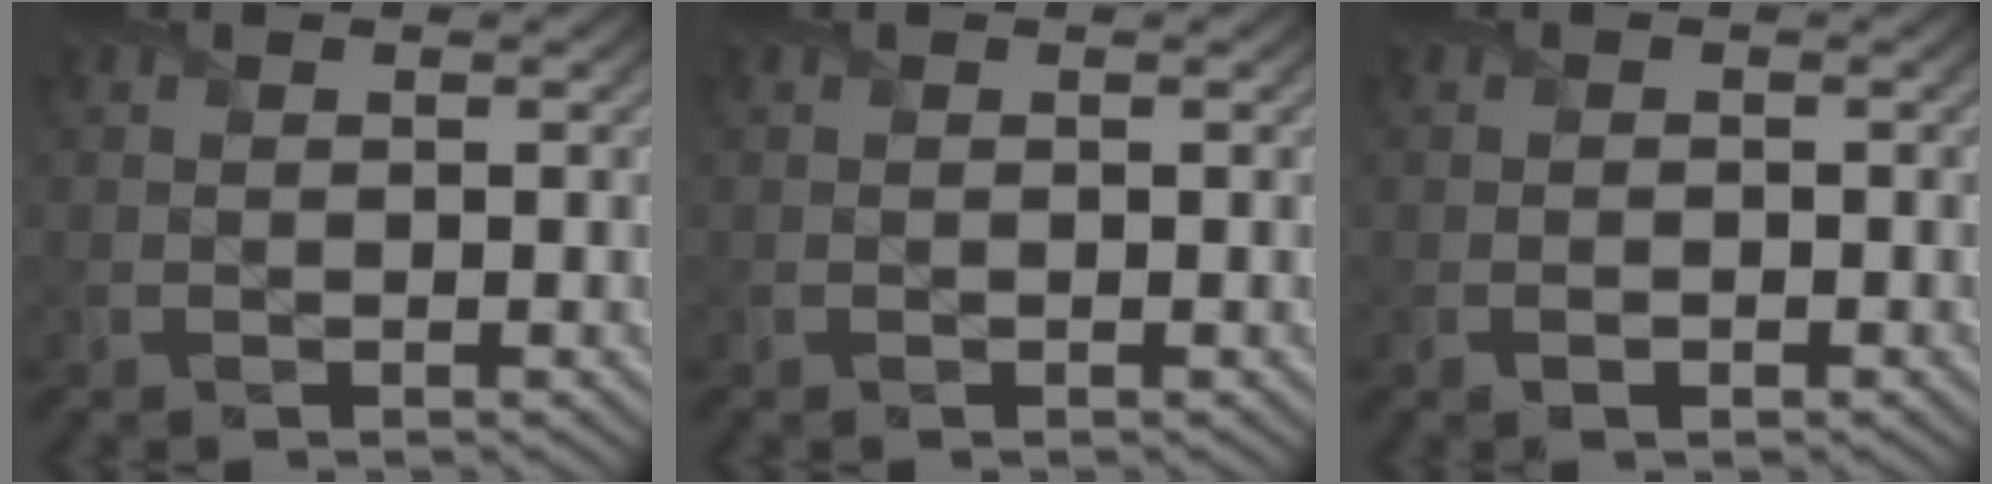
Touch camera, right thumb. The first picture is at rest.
{"total": 0.0}
{"total": 0.7, "force": [-0.4, 0.0, 0.5], "torque": [-0.012, 0.002, -0.006]}